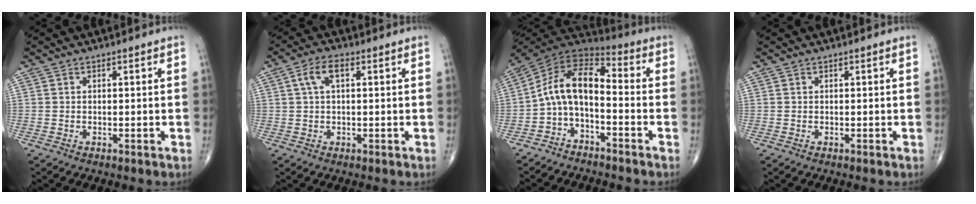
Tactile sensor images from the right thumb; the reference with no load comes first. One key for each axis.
{"total": 4.8, "fx": 1.3, "fy": 2.4, "fz": 4.0, "tx": -0.080, "ty": 0.012, "tz": 0.023}
{"total": 10.8, "fx": -3.0, "fy": 5.8, "fz": 8.6, "tx": -0.146, "ty": 0.080, "tz": -0.068}
{"total": 0.0}